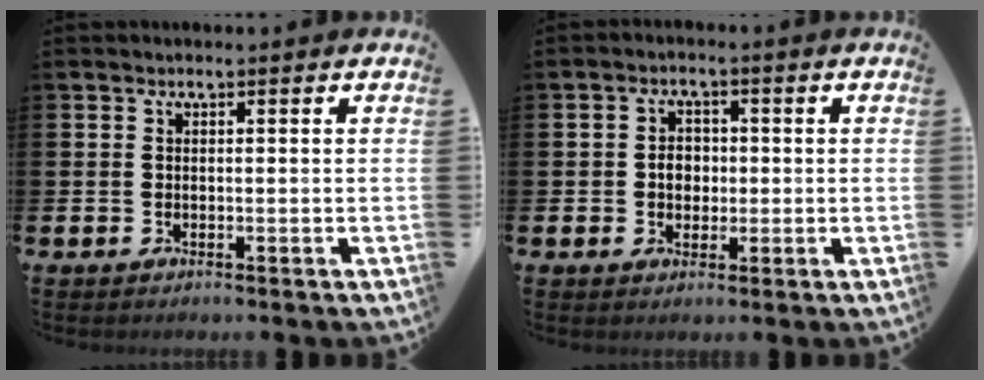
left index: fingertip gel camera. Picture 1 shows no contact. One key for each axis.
{"total": 2.9, "fx": -0.1, "fy": 2.4, "fz": 1.6, "tx": -0.011, "ty": -0.001, "tz": -0.011}